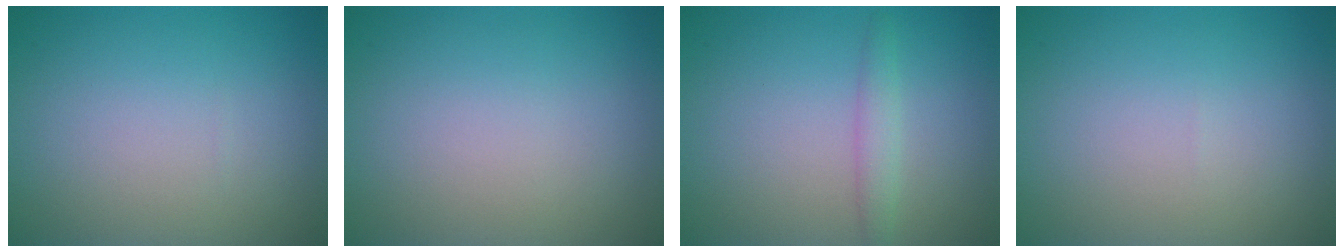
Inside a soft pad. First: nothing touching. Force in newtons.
{"total": 0.0}
{"total": 1.5, "press": 1.5, "slide": 0.2}
{"total": 0.0}